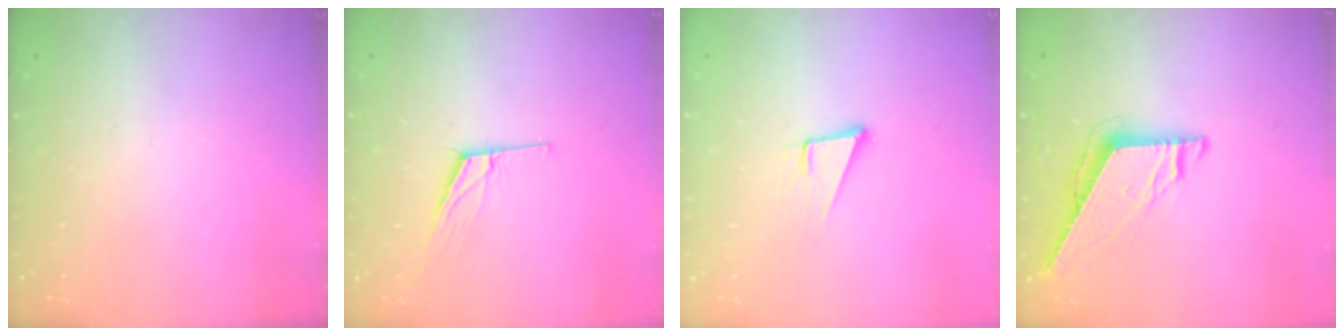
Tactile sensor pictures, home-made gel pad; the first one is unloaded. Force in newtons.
{"total": 7.8, "press": 7.2, "slide": 3.2}
{"total": 3.7, "press": 2.9, "slide": 2.2}
{"total": 7.7, "press": 7.6, "slide": 0.6}